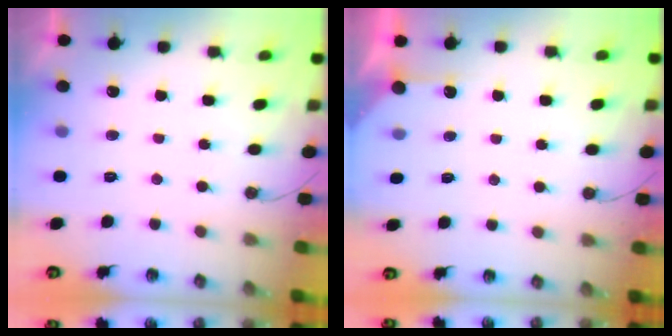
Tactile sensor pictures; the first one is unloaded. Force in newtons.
{"total": 2.3, "press": 2.3, "slide": 0.2}